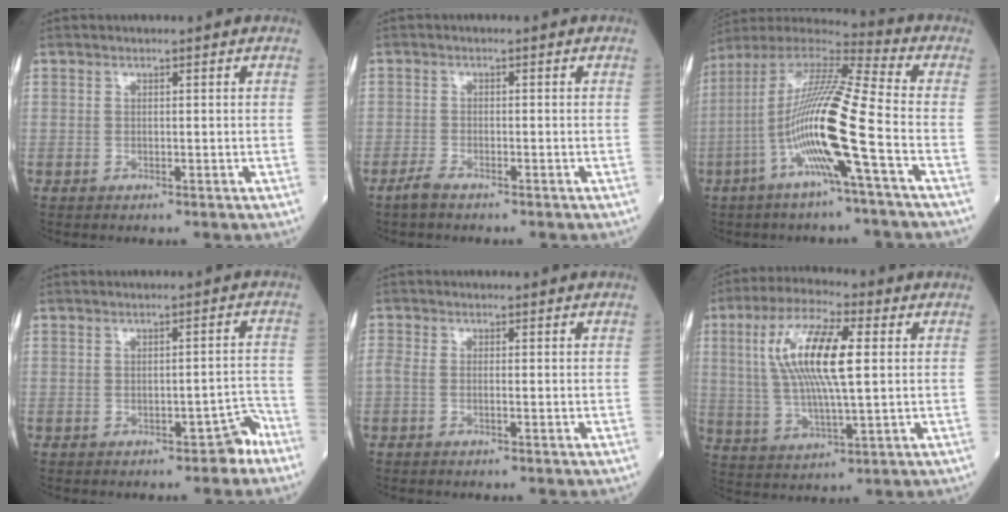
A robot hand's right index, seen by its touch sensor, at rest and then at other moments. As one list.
[{"total": 2.1, "force": [-1.7, 0.5, 1.0], "torque": [-0.033, -0.003, -0.031]}, {"total": 16.7, "force": [-4.9, -0.5, 16.0], "torque": [-0.316, 0.002, -0.105]}, {"total": 3.3, "force": [-2.3, 1.2, 2.0], "torque": [-0.017, 0.016, -0.029]}, {"total": 1.7, "force": [-0.6, 0.6, 1.5], "torque": [-0.042, 0.008, -0.012]}, {"total": 13.6, "force": [2.7, 2.7, 13.0], "torque": [-0.265, 0.014, 0.048]}]